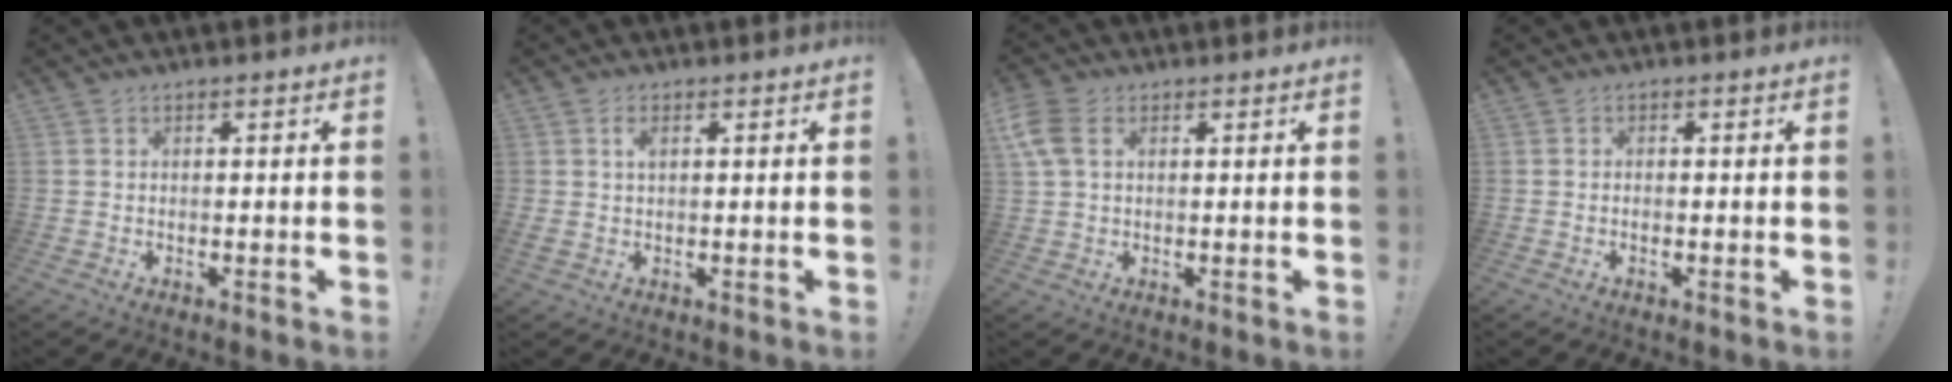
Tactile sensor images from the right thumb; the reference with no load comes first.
{"total": 2.2, "force": [0.8, 0.7, 1.9], "torque": [-0.028, -0.003, 0.010]}
{"total": 6.2, "force": [2.1, 3.8, 4.5], "torque": [-0.093, -0.001, 0.042]}
{"total": 0.8, "force": [-0.7, 0.1, 0.3], "torque": [-0.017, 0.003, -0.010]}